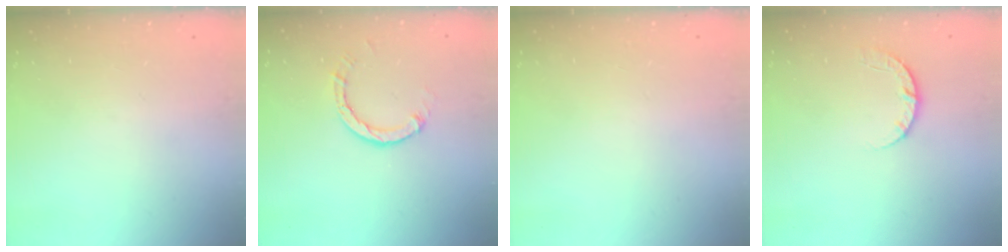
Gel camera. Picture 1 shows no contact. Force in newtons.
{"total": 3.0, "press": 3.0, "slide": 0.3}
{"total": 2.4, "press": 2.4, "slide": 0.2}
{"total": 4.6, "press": 4.5, "slide": 0.7}